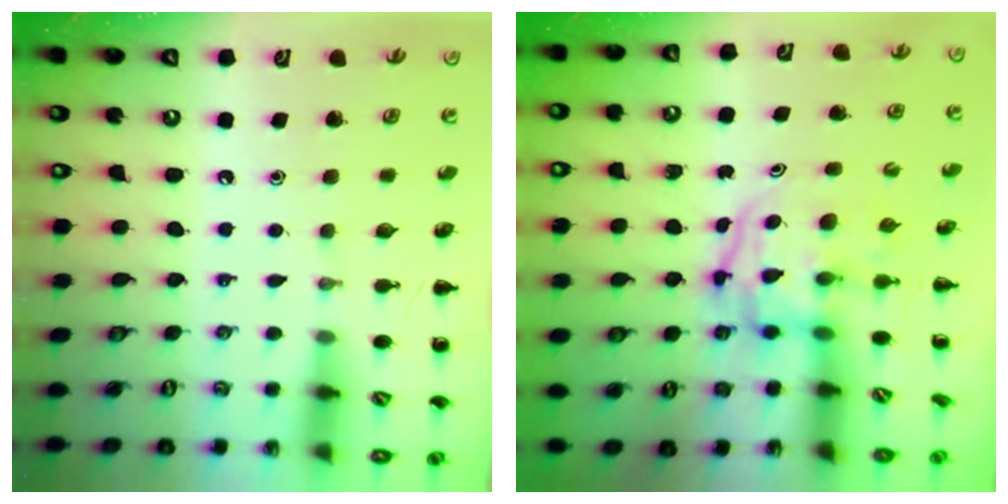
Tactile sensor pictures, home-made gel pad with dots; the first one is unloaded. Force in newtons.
{"total": 3.6, "press": 3.5, "slide": 0.5}